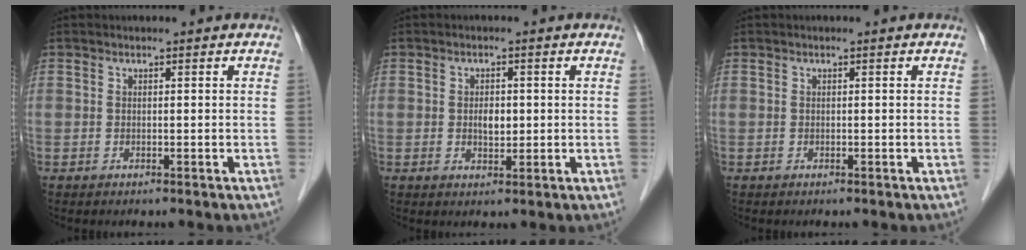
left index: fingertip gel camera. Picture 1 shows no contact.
{"total": 2.4, "force": [0.1, 1.4, 2.0], "torque": [-0.036, 0.000, 0.002]}
{"total": 0.0}